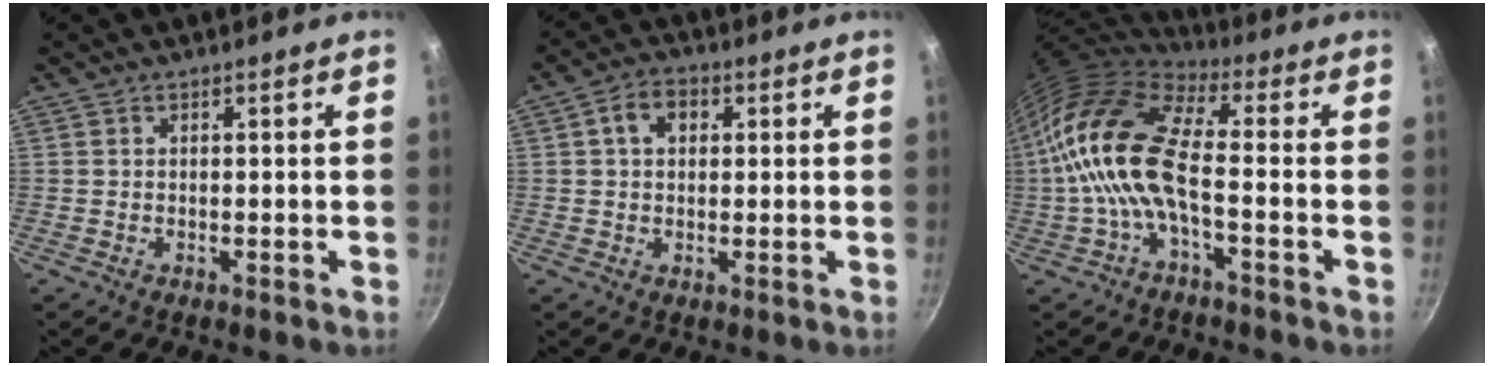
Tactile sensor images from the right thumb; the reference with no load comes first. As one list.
[{"total": 5.6, "force": [1.5, 4.1, 3.5], "torque": [-0.040, 0.009, 0.017]}, {"total": 14.8, "force": [-1.4, 6.2, 13.4], "torque": [-0.255, 0.025, -0.040]}]